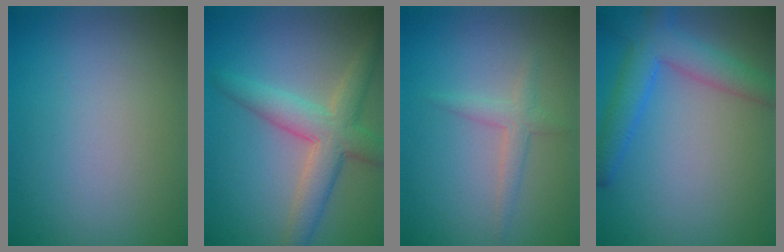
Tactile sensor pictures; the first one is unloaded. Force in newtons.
{"total": 5.5, "press": 5.5, "slide": 0.2}
{"total": 2.3, "press": 2.3, "slide": 0.1}
{"total": 5.1, "press": 5.0, "slide": 0.3}